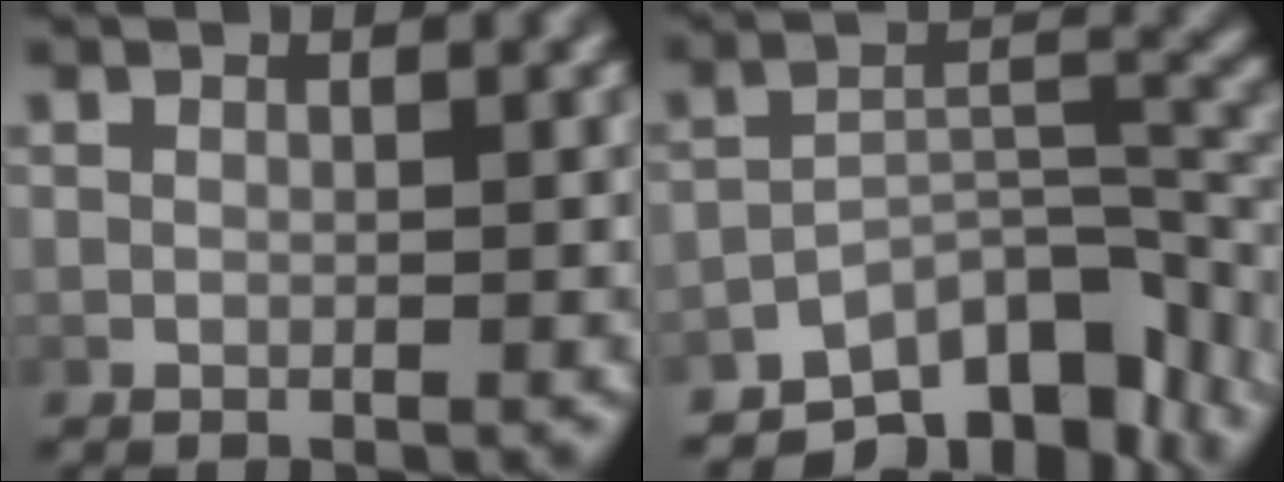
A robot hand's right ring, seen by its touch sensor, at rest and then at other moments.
{"total": 10.6, "force": [-6.9, 5.1, 6.2], "torque": [-0.082, -0.017, -0.100]}